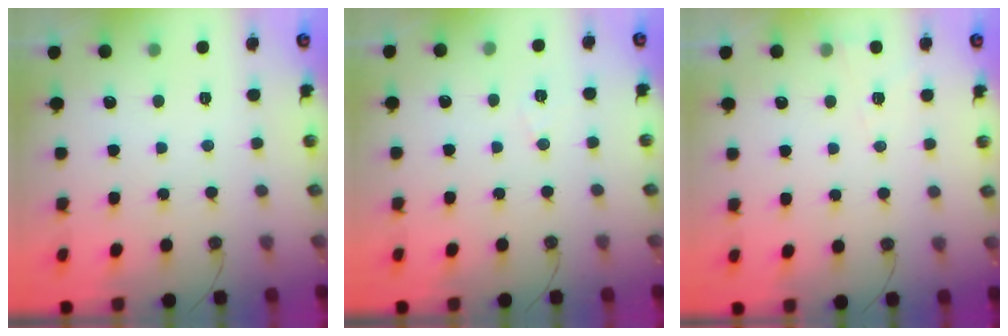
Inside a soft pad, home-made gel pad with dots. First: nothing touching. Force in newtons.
{"total": 5.3, "press": 4.1, "slide": 3.3}
{"total": 4.6, "press": 4.5, "slide": 0.5}